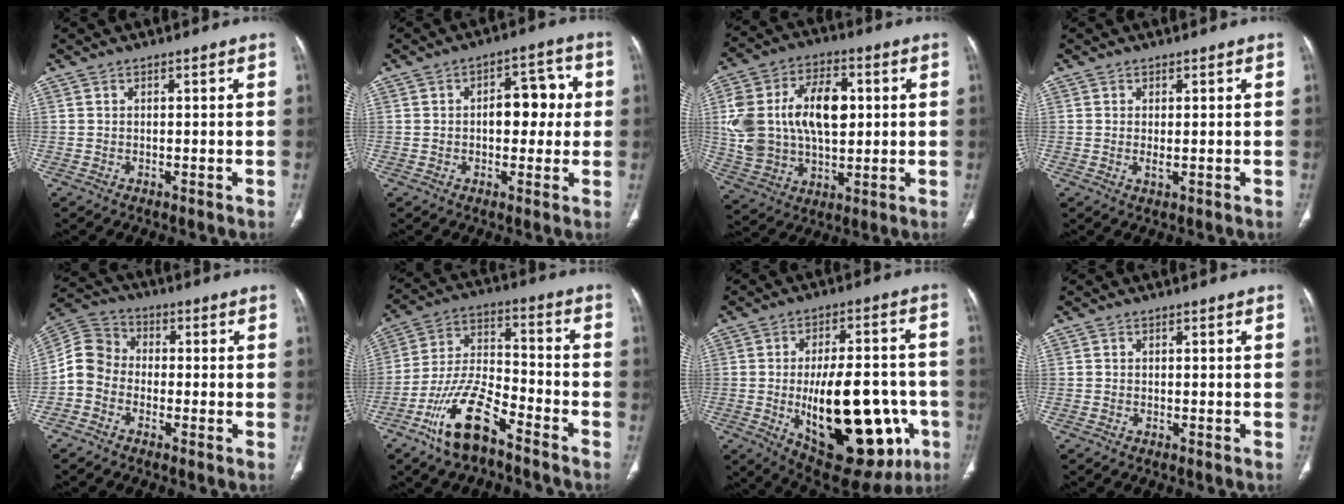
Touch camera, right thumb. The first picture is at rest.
{"total": 8.4, "force": [0.5, 5.1, 6.6], "torque": [-0.051, 0.025, 0.004]}
{"total": 20.1, "force": [2.8, 12.5, 15.4], "torque": [-0.274, 0.010, 0.059]}
{"total": 1.3, "force": [0.0, 0.4, 1.2], "torque": [-0.023, -0.006, 0.001]}
{"total": 7.1, "force": [-2.2, 5.9, 3.3], "torque": [-0.056, 0.030, -0.058]}
{"total": 13.8, "force": [-8.8, 5.0, 9.4], "torque": [-0.179, 0.060, -0.172]}
{"total": 26.6, "force": [-6.1, 12.2, 22.8], "torque": [-0.298, 0.007, -0.061]}
{"total": 0.0}